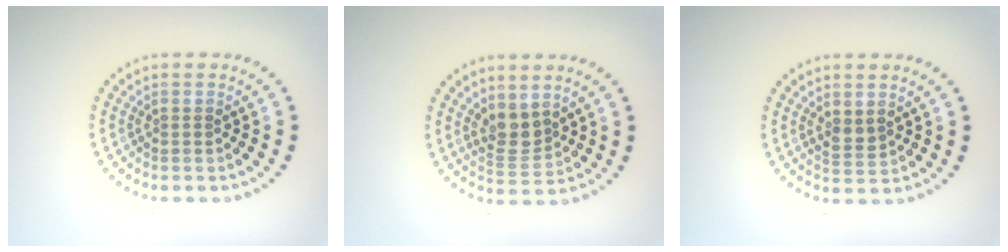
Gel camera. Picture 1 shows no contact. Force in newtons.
{"total": 2.7, "press": 2.2, "slide": 1.5}
{"total": 1.5, "press": 1.4, "slide": 0.6}